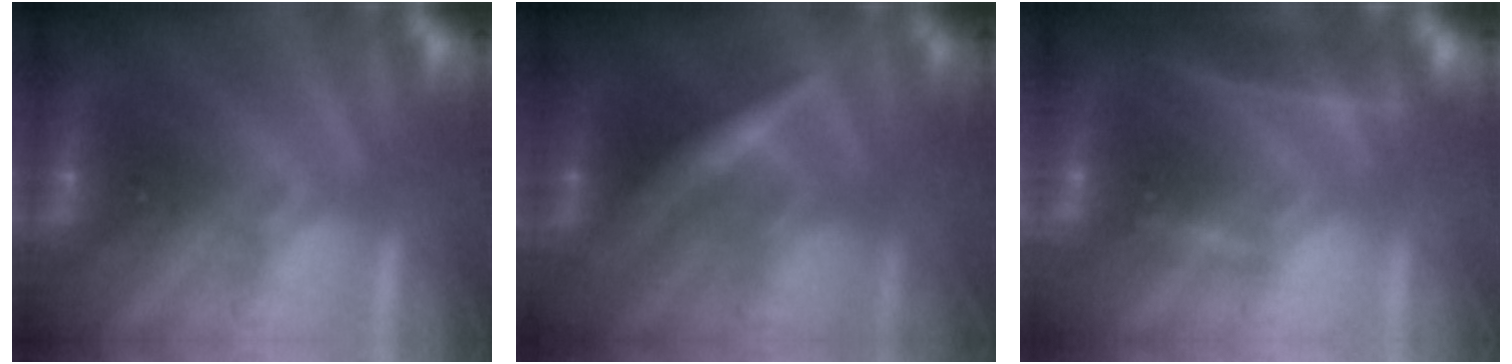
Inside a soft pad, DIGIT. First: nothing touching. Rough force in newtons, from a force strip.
{"total": 2.4}
{"total": 2.3}